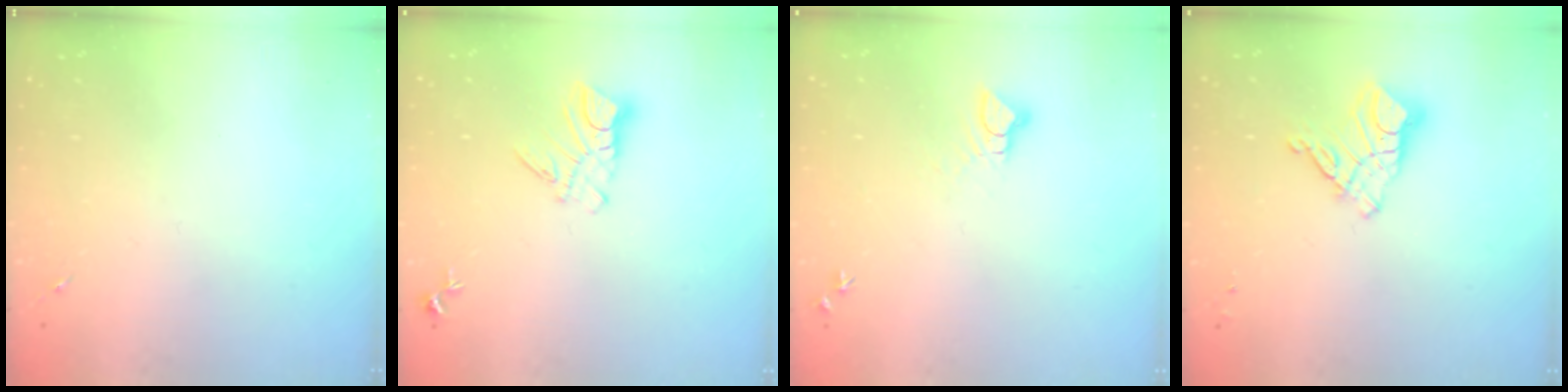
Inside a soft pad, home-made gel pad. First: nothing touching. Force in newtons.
{"total": 8.0, "press": 8.0, "slide": 0.7}
{"total": 3.9, "press": 3.9, "slide": 0.2}
{"total": 9.7, "press": 9.7, "slide": 1.1}